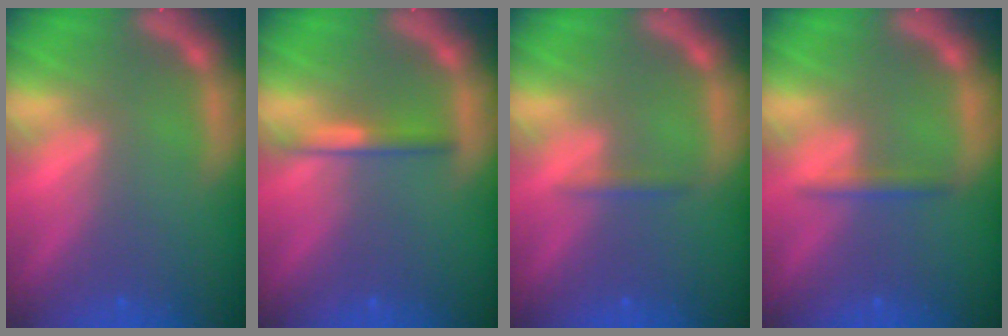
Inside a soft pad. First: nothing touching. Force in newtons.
{"total": 2.0}
{"total": 0.9}
{"total": 1.4}